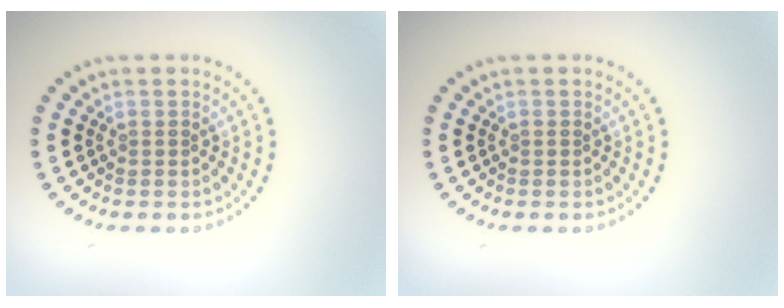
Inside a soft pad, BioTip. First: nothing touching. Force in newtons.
{"total": 0.0}